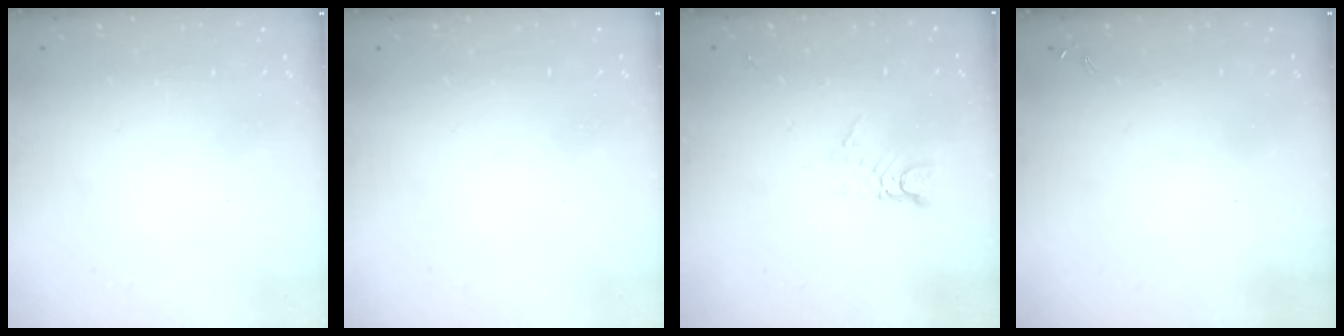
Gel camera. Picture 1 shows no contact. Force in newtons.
{"total": 0.0}
{"total": 2.9, "press": 2.9, "slide": 0.2}
{"total": 0.0}